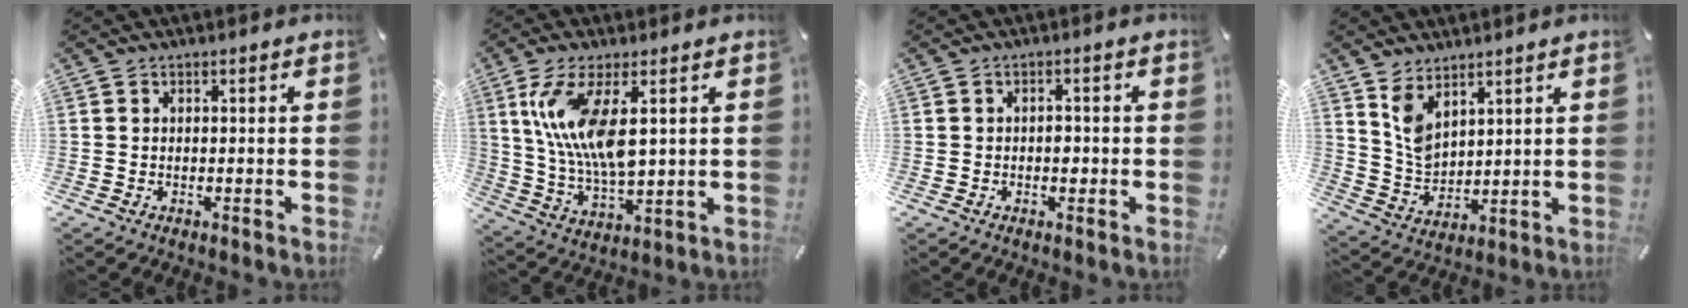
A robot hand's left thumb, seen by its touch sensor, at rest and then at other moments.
{"total": 13.1, "force": [4.2, 5.3, 11.2], "torque": [-0.240, -0.018, 0.073]}
{"total": 2.1, "force": [-0.4, 1.4, 1.5], "torque": [-0.021, 0.000, -0.010]}
{"total": 7.3, "force": [5.0, 4.5, 3.0], "torque": [-0.082, -0.023, 0.097]}